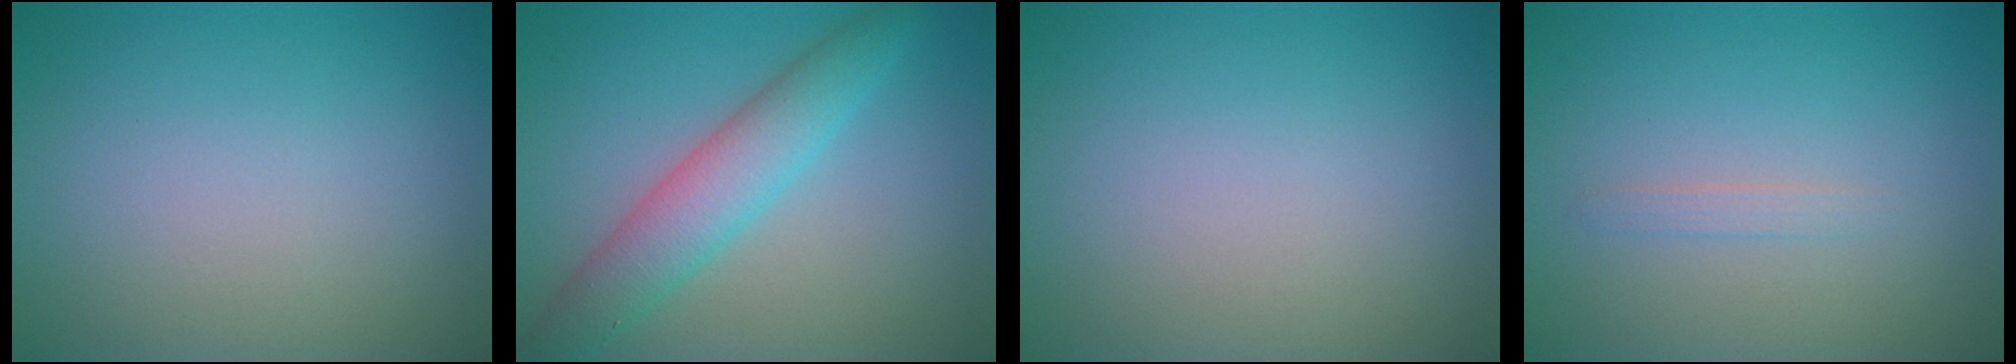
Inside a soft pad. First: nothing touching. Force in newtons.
{"total": 4.7, "press": 4.7, "slide": 0.1}
{"total": 0.0}
{"total": 0.8, "press": 0.8, "slide": 0.0}